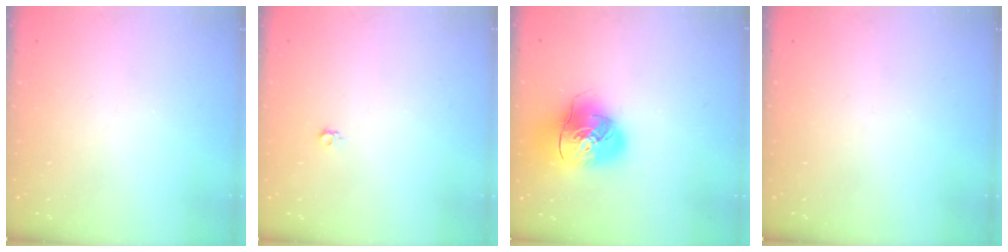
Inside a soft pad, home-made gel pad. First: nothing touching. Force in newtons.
{"total": 3.6, "press": 3.5, "slide": 0.8}
{"total": 16.3, "press": 16.1, "slide": 2.4}
{"total": 0.0}